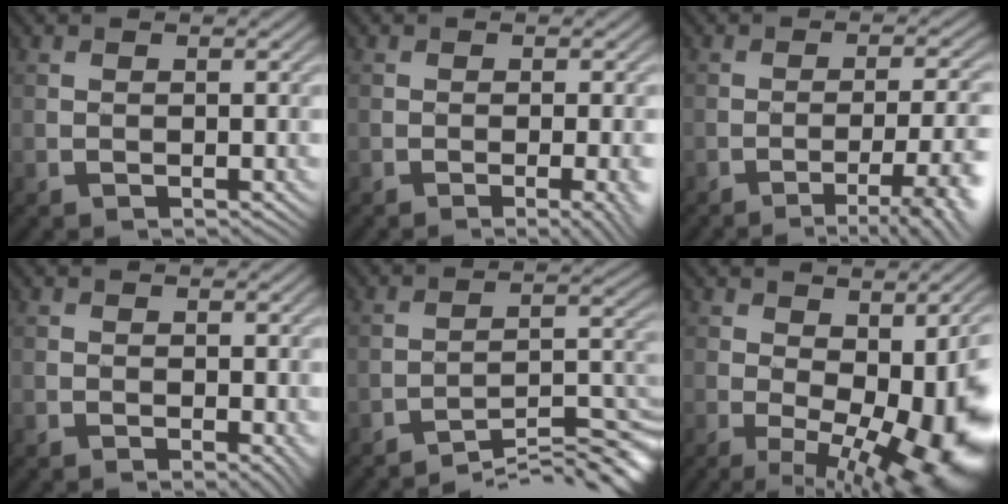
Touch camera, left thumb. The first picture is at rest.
{"total": 3.5, "force": [-1.5, 0.6, 3.0], "torque": [-0.037, -0.003, -0.014]}
{"total": 7.3, "force": [-3.8, 1.2, 6.1], "torque": [-0.086, -0.002, -0.056]}
{"total": 1.5, "force": [-0.2, 0.8, 1.2], "torque": [-0.013, -0.009, 0.002]}
{"total": 8.8, "force": [-7.8, 0.5, 4.1], "torque": [-0.060, 0.011, -0.127]}
{"total": 14.4, "force": [-3.7, 5.3, 12.9], "torque": [-0.180, -0.029, -0.040]}